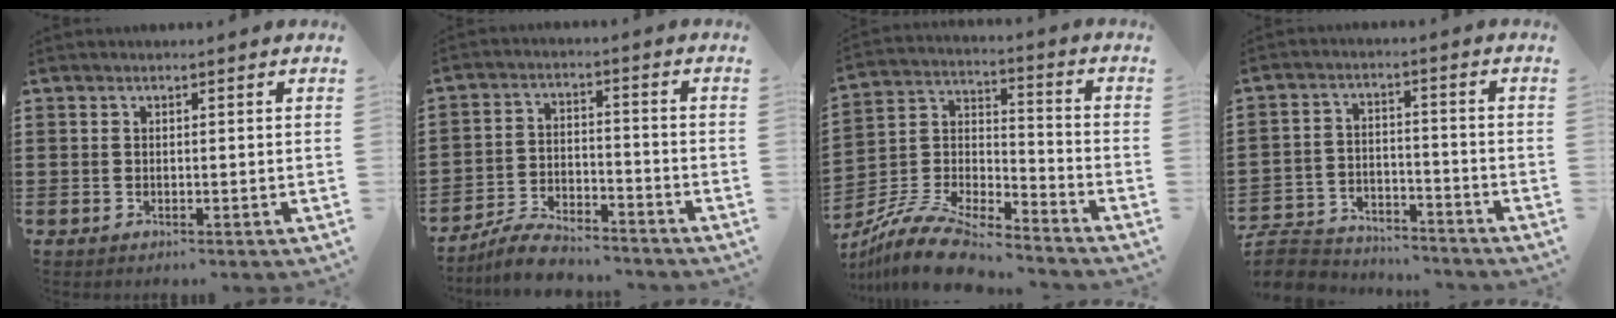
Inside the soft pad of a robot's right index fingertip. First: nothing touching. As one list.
[{"total": 5.9, "force": [-5.6, 1.0, 1.5], "torque": [-0.028, 0.012, -0.108]}, {"total": 10.7, "force": [-9.6, 2.0, 4.3], "torque": [-0.099, 0.018, -0.195]}, {"total": 6.7, "force": [-6.5, 1.3, 0.9], "torque": [-0.036, 0.010, -0.133]}]